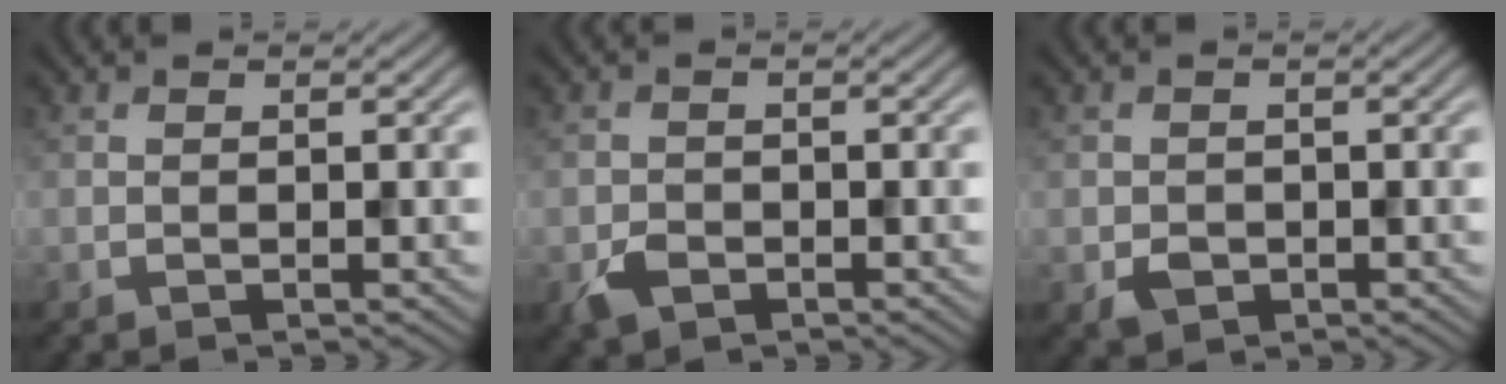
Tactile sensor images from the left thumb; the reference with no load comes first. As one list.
[{"total": 2.5, "force": [-1.3, 1.8, 1.2], "torque": [-0.026, -0.007, -0.029]}, {"total": 2.0, "force": [-0.7, 1.7, 0.8], "torque": [-0.016, -0.011, -0.016]}]